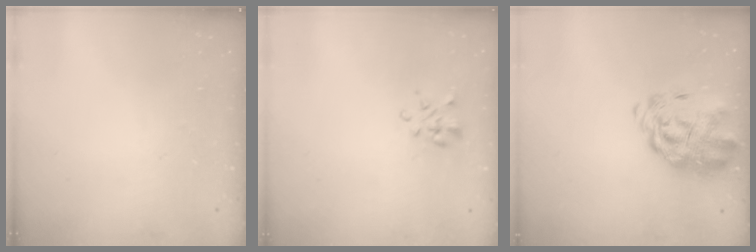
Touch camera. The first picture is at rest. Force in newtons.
{"total": 1.3, "press": 1.2, "slide": 0.7}
{"total": 4.5, "press": 4.1, "slide": 1.9}